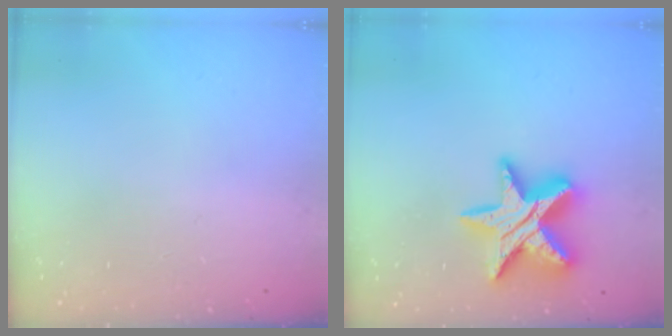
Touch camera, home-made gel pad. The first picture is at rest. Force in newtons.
{"total": 17.8, "press": 17.7, "slide": 1.3}